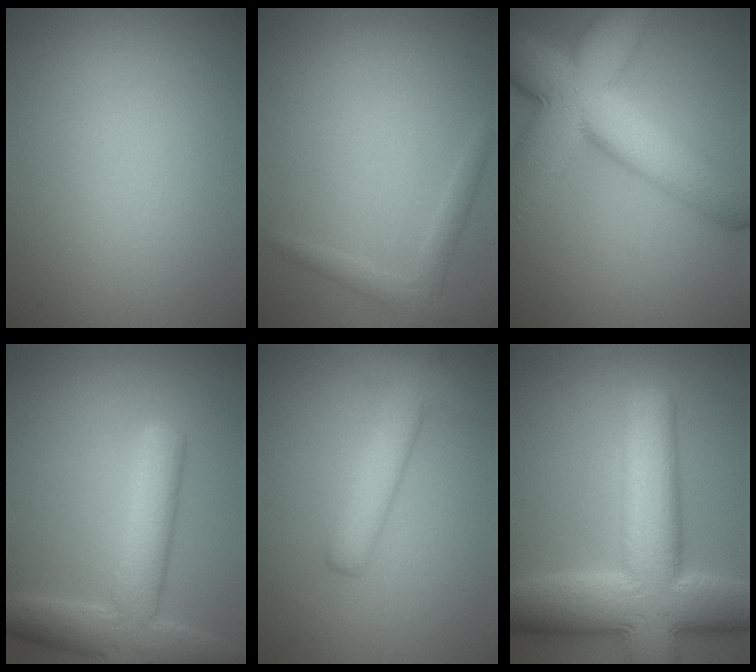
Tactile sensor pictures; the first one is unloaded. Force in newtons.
{"total": 1.6, "press": 1.6, "slide": 0.1}
{"total": 12.8, "press": 12.8, "slide": 0.5}
{"total": 6.7, "press": 6.7, "slide": 0.4}
{"total": 4.0, "press": 4.0, "slide": 0.2}
{"total": 13.4, "press": 13.4, "slide": 0.5}